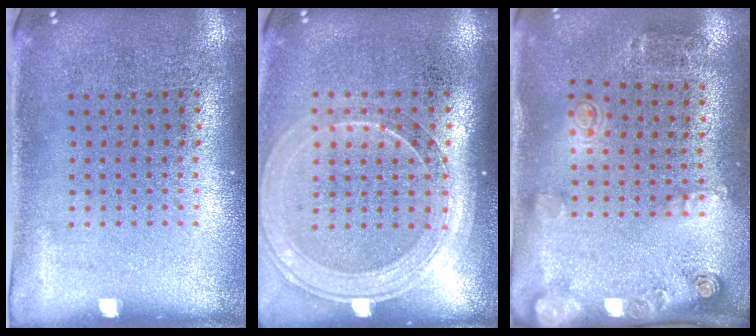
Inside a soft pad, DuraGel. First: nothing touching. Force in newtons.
{"total": 1.8, "press": 1.6, "slide": 0.8}
{"total": 2.0, "press": 1.2, "slide": 1.6}